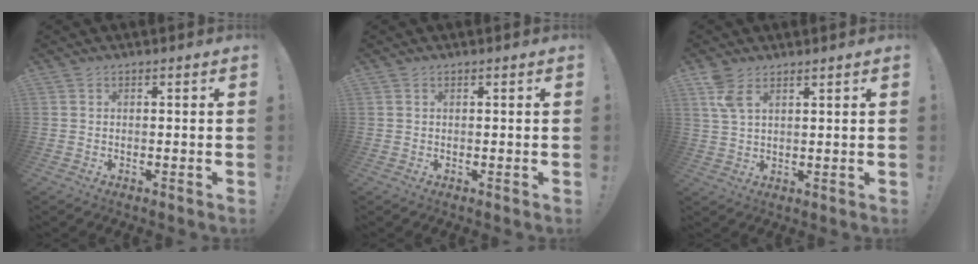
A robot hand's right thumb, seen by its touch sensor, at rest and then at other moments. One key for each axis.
{"total": 0.0}
{"total": 5.8, "fx": 3.7, "fy": 2.0, "fz": 4.0, "tx": -0.065, "ty": -0.020, "tz": 0.070}